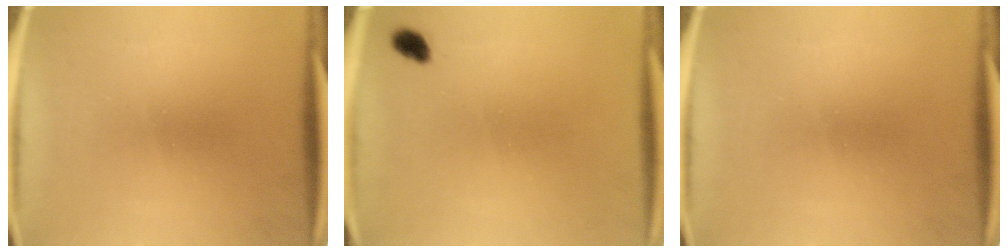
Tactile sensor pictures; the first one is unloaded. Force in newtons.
{"total": 1.8}
{"total": 0.0}